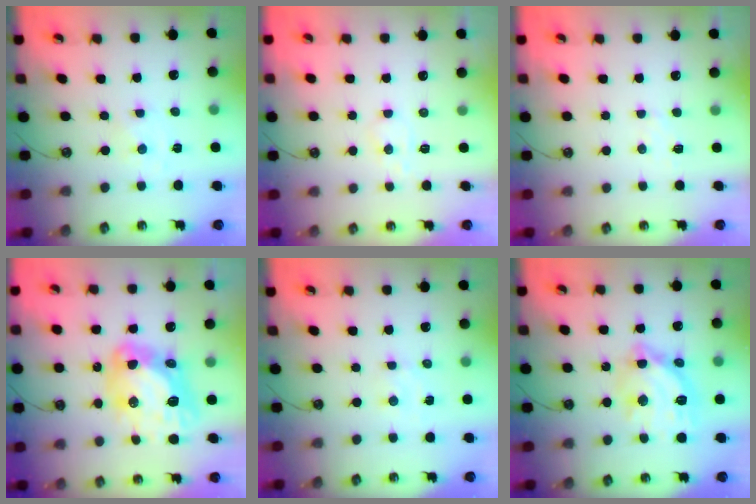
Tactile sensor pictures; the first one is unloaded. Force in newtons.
{"total": 4.4, "press": 4.3, "slide": 1.0}
{"total": 5.0, "press": 4.9, "slide": 0.6}
{"total": 18.7, "press": 18.6, "slide": 2.2}
{"total": 2.6, "press": 2.6, "slide": 0.4}
{"total": 15.2, "press": 15.1, "slide": 1.5}